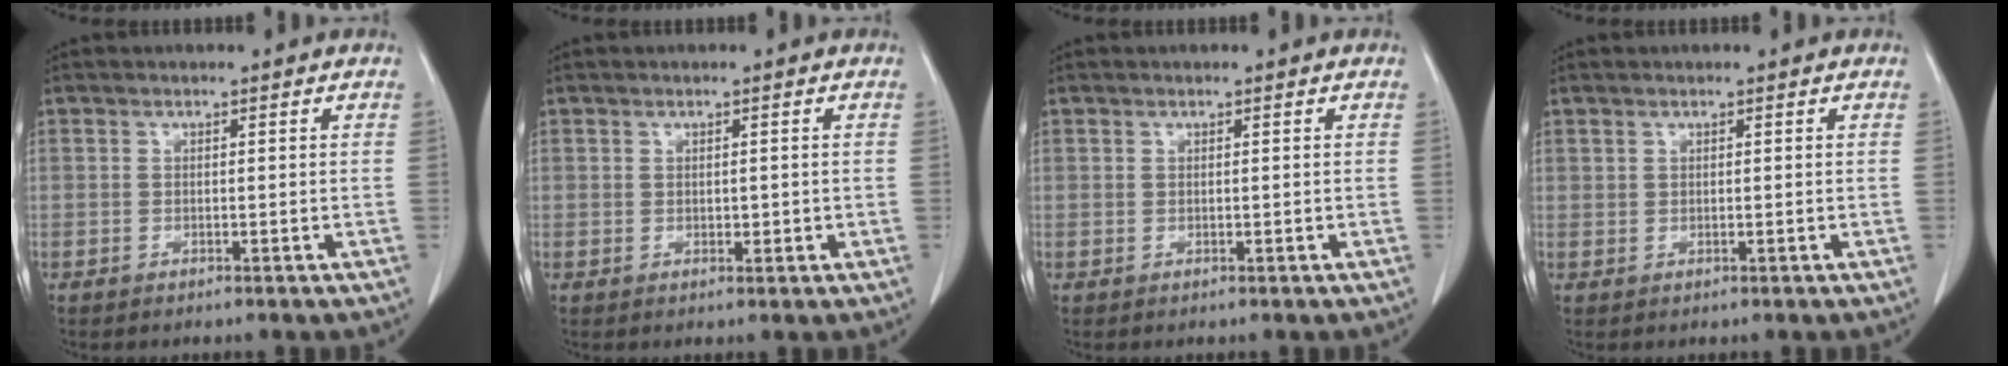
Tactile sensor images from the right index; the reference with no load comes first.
{"total": 1.2, "force": [0.0, 0.9, 0.9], "torque": [-0.010, 0.000, 0.002]}
{"total": 0.0}
{"total": 0.0}